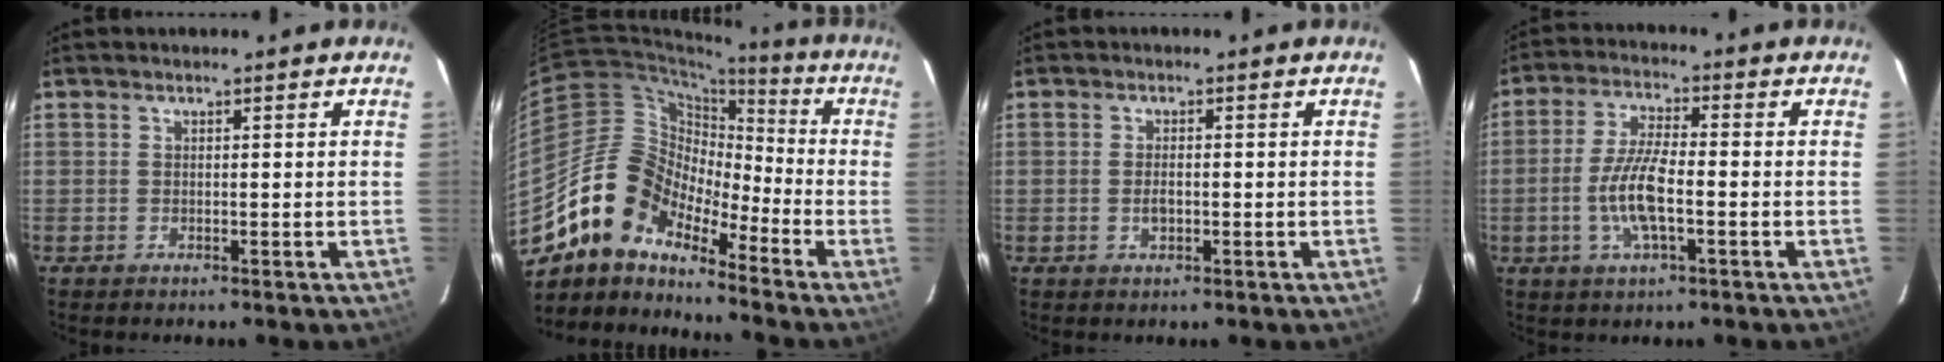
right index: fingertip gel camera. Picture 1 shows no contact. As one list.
[{"total": 13.8, "force": [-10.9, 6.3, 5.5], "torque": [-0.097, 0.020, -0.220]}, {"total": 2.3, "force": [-0.4, 1.2, 1.8], "torque": [-0.034, 0.001, -0.007]}, {"total": 8.9, "force": [-2.3, 2.4, 8.3], "torque": [-0.170, 0.000, -0.047]}]